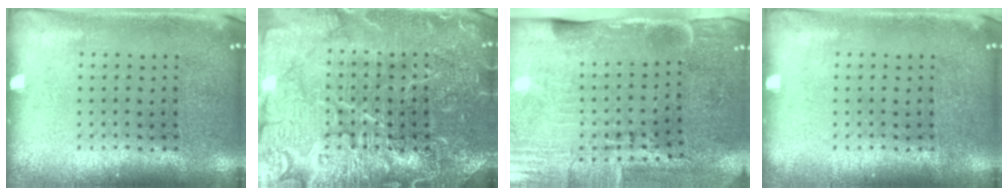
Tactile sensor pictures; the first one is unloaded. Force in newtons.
{"total": 7.2, "press": 7.1, "slide": 1.0}
{"total": 4.5, "press": 3.7, "slide": 2.6}
{"total": 0.0}